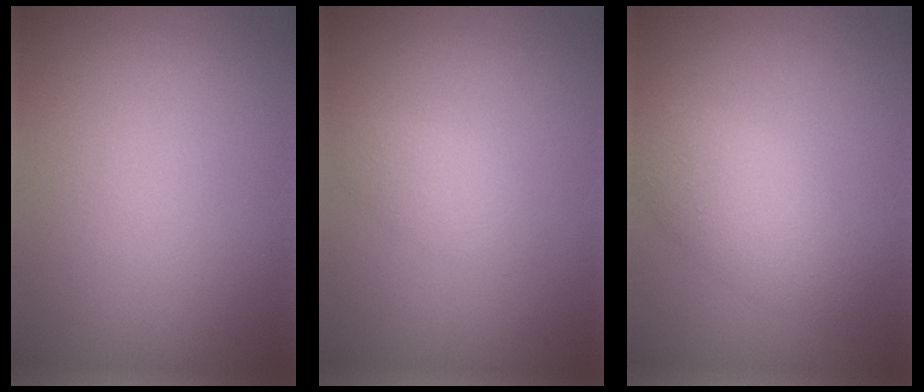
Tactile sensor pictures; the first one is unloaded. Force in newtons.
{"total": 1.5, "press": 1.5, "slide": 0.0}
{"total": 3.4, "press": 3.4, "slide": 0.0}